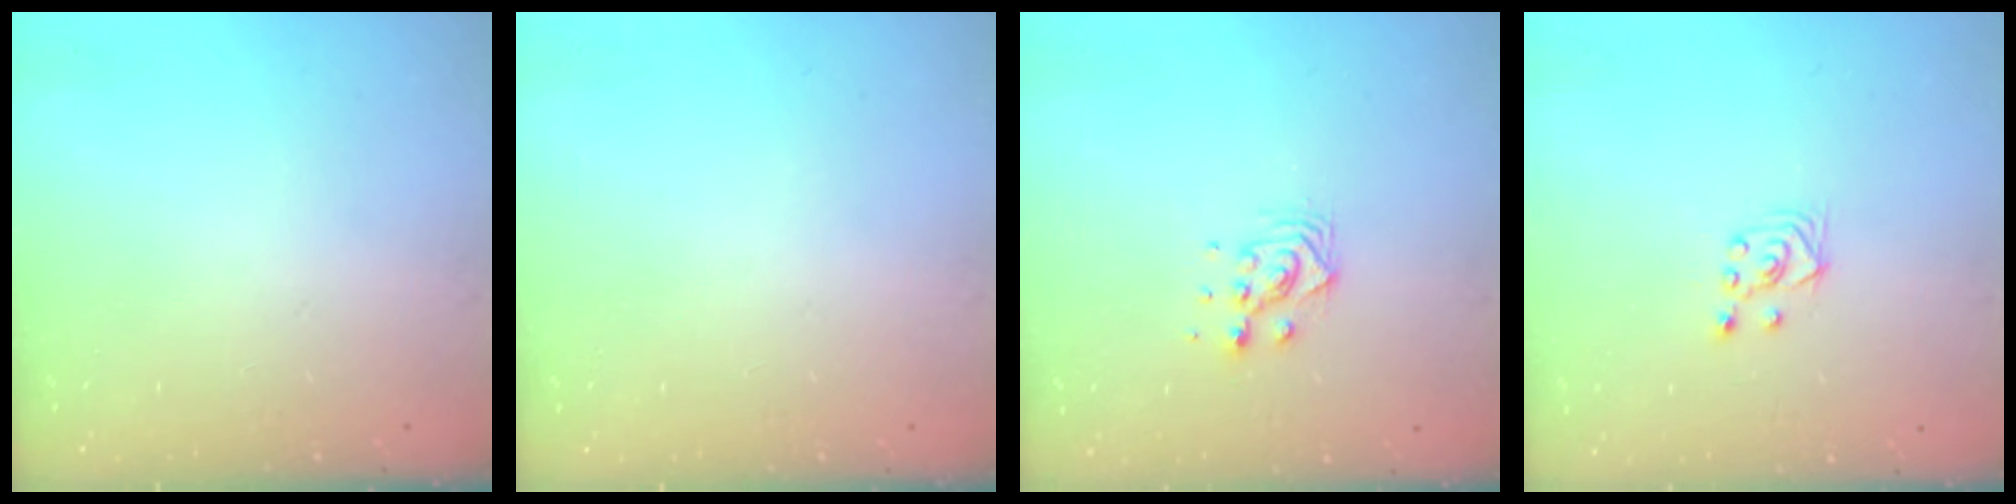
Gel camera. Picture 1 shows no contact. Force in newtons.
{"total": 0.0}
{"total": 6.9, "press": 6.9, "slide": 0.4}
{"total": 2.8, "press": 2.6, "slide": 1.1}